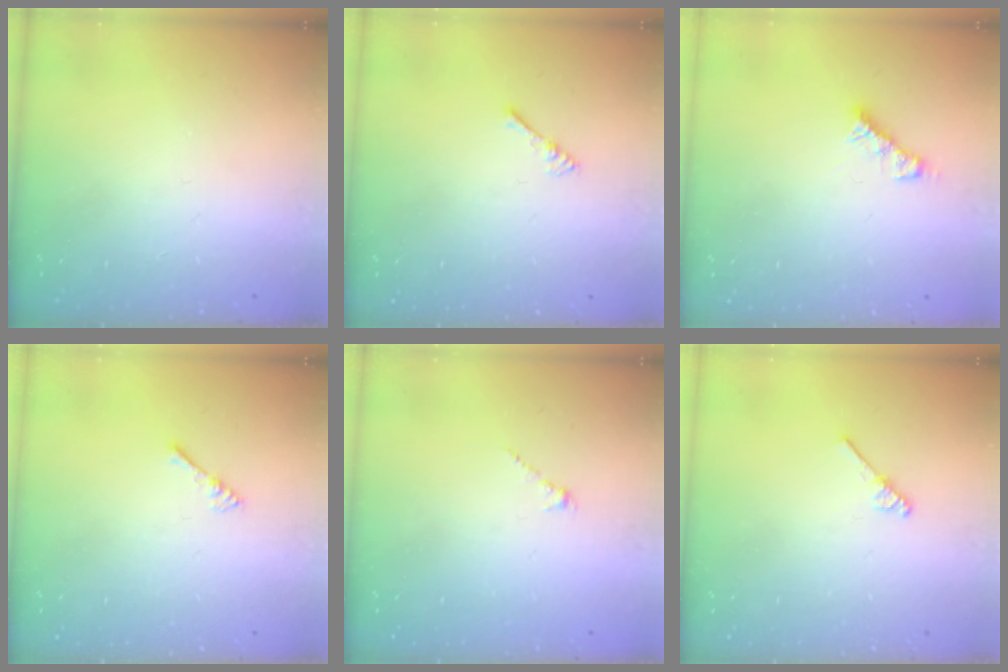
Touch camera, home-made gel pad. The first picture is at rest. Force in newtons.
{"total": 2.4, "press": 2.4, "slide": 0.5}
{"total": 4.8, "press": 4.8, "slide": 0.3}
{"total": 2.4, "press": 2.4, "slide": 0.5}
{"total": 0.0}
{"total": 3.0, "press": 2.9, "slide": 0.5}